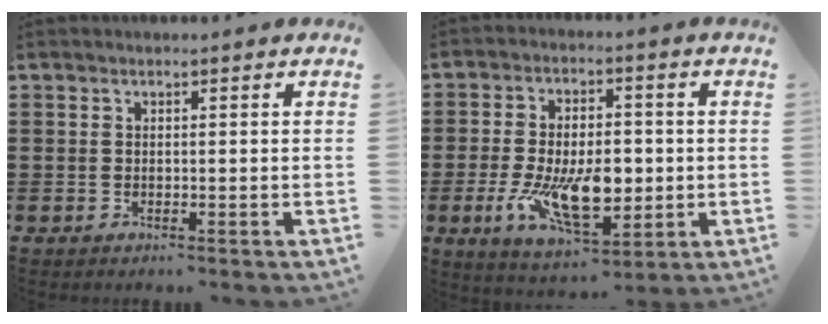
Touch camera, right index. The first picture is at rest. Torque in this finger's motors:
{"motor_torque": [1.93, 0.21, 0.48, 0.13]}